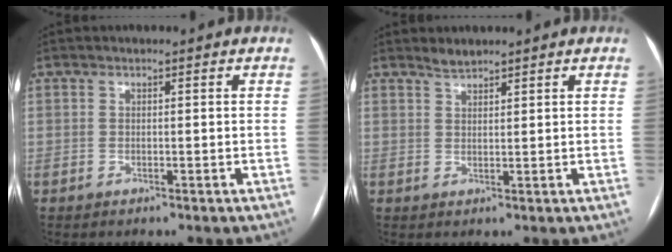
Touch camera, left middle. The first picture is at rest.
{"total": 1.7, "force": [1.6, 0.3, 0.4], "torque": [-0.010, 0.004, 0.034]}